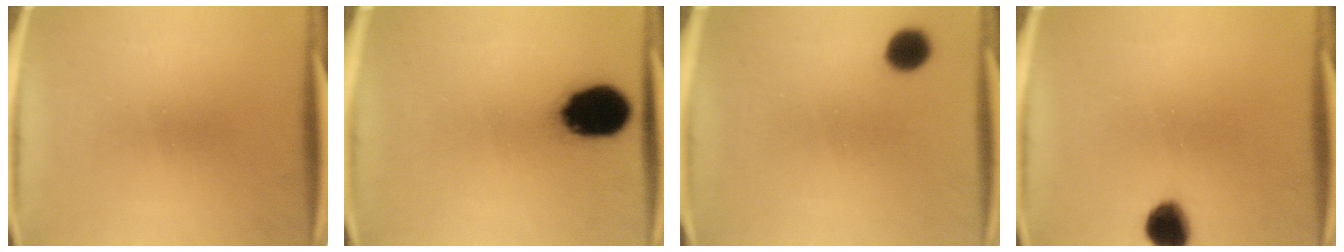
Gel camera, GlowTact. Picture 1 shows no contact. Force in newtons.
{"total": 16.4}
{"total": 5.1}
{"total": 6.9}